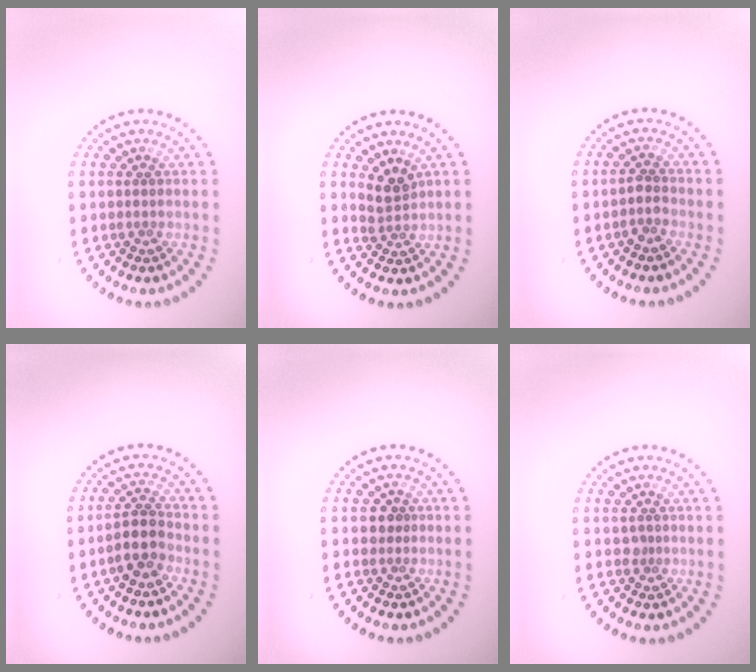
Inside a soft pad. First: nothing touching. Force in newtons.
{"total": 2.2, "press": 1.7, "slide": 1.3}
{"total": 1.4, "press": 1.2, "slide": 0.8}
{"total": 2.6, "press": 2.3, "slide": 1.1}
{"total": 1.4, "press": 1.1, "slide": 0.8}
{"total": 0.7, "press": 0.4, "slide": 0.6}